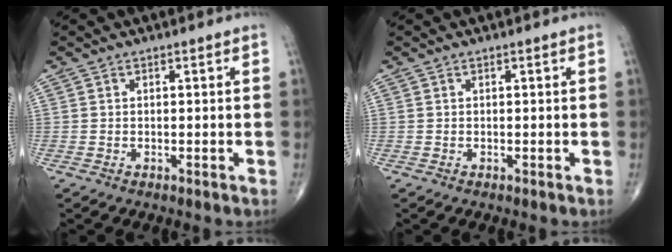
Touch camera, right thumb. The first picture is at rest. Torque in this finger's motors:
{"motor_torque": [0.00, 0.00, 0.00, 0.00, 0.00]}